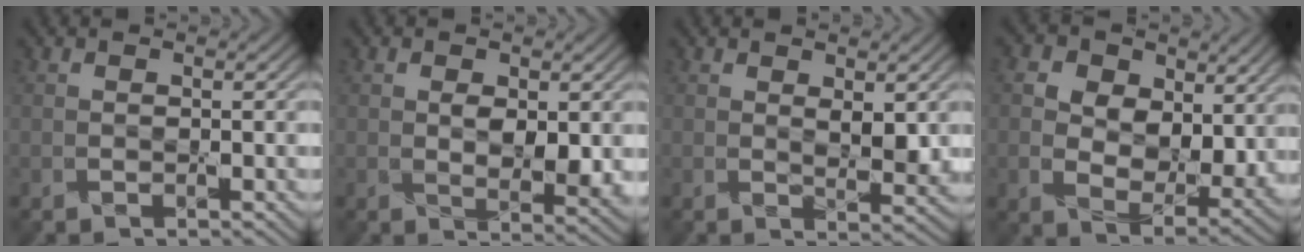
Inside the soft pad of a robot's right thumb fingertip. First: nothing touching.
{"total": 3.9, "force": [0.3, 2.2, 3.3], "torque": [-0.064, -0.010, 0.015]}
{"total": 2.9, "force": [0.9, 1.2, 2.5], "torque": [-0.049, -0.009, 0.022]}
{"total": 10.7, "force": [3.3, 7.7, 6.6], "torque": [-0.166, -0.013, 0.055]}